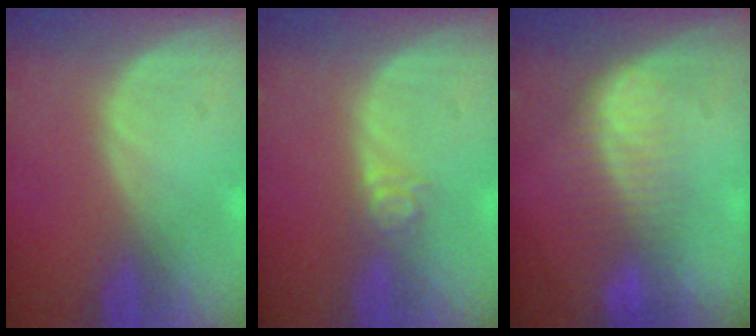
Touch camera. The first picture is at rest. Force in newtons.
{"total": 3.0, "press": 2.5, "slide": 1.7}
{"total": 7.2, "press": 6.2, "slide": 3.7}